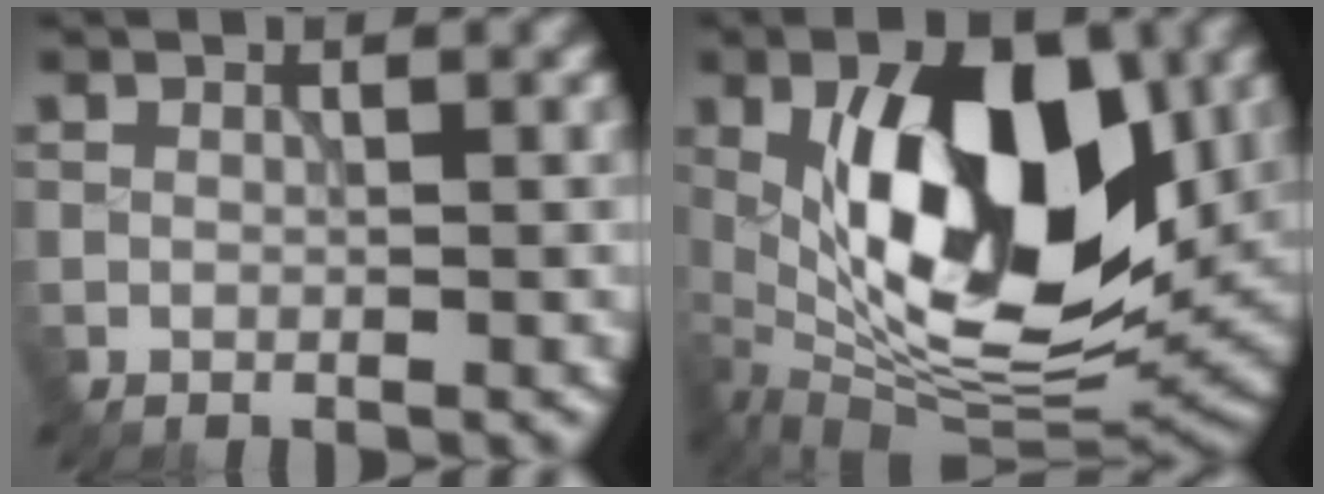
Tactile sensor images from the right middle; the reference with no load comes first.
{"total": 14.4, "force": [1.7, 7.0, 12.5], "torque": [-0.208, -0.012, 0.026]}